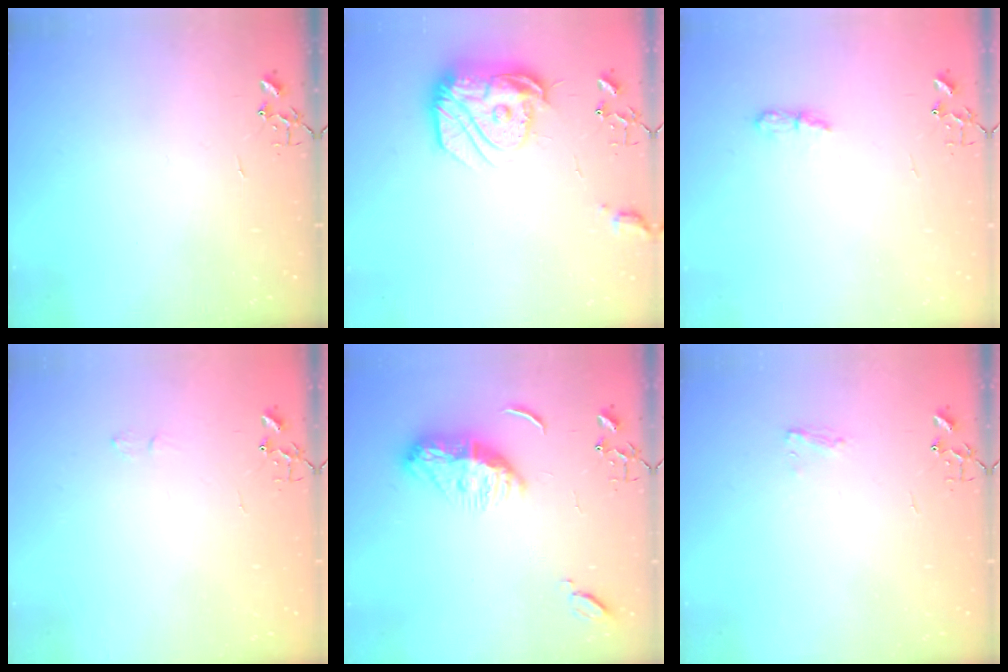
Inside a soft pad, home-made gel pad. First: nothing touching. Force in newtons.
{"total": 17.7, "press": 17.6, "slide": 1.4}
{"total": 6.1, "press": 6.1, "slide": 0.5}
{"total": 4.6, "press": 4.6, "slide": 0.7}
{"total": 11.1, "press": 11.0, "slide": 1.0}
{"total": 5.7, "press": 5.7, "slide": 0.7}